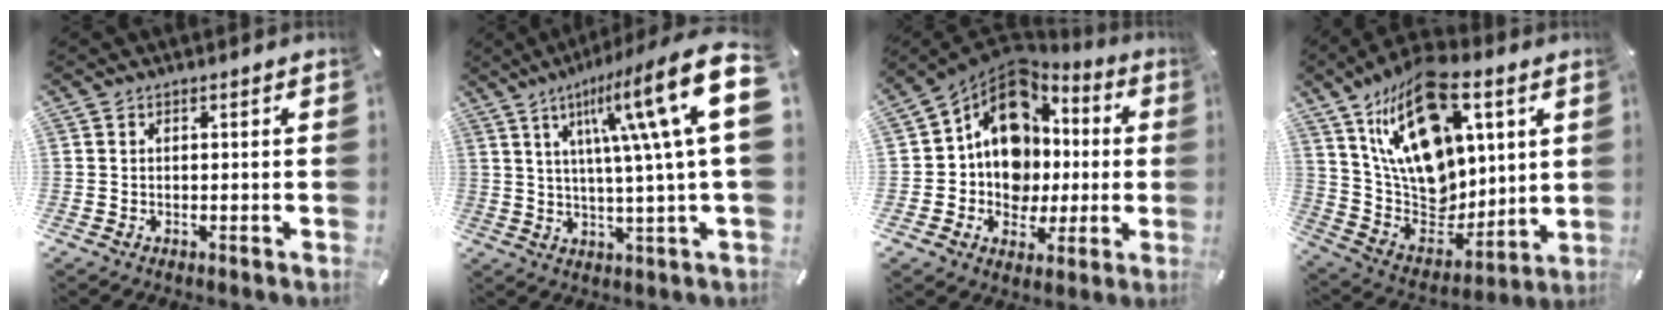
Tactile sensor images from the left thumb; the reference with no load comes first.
{"total": 22.3, "force": [6.5, 4.0, 21.0], "torque": [-0.318, -0.027, 0.088]}
{"total": 14.5, "force": [2.9, 12.5, 6.7], "torque": [-0.141, -0.043, 0.059]}
{"total": 22.2, "force": [10.4, 14.1, 13.6], "torque": [-0.266, -0.068, 0.183]}